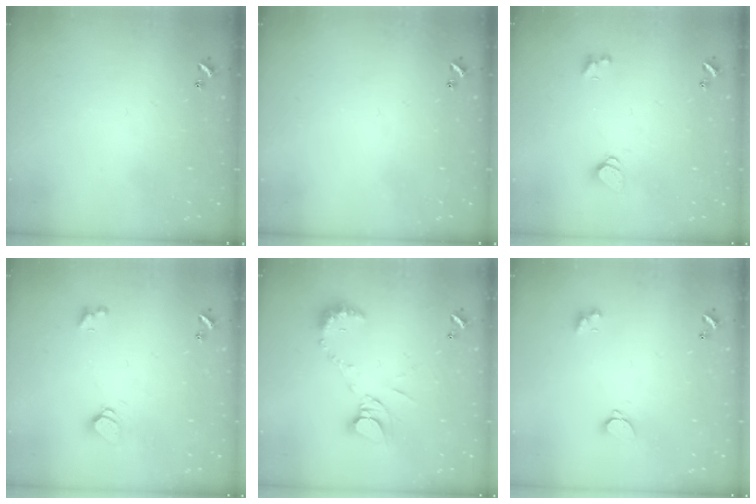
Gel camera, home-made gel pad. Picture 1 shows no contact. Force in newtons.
{"total": 0.0}
{"total": 1.2, "press": 1.1, "slide": 0.5}
{"total": 1.6, "press": 1.5, "slide": 0.4}
{"total": 10.0, "press": 10.0, "slide": 0.9}
{"total": 1.6, "press": 1.6, "slide": 0.5}